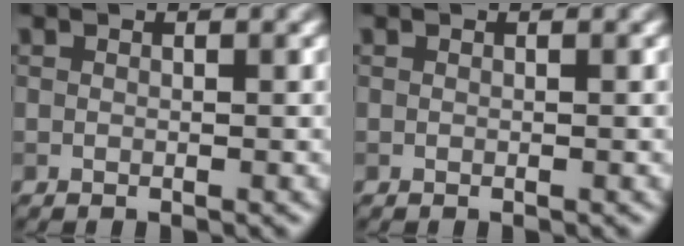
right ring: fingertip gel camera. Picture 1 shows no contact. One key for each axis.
{"total": 0.0}